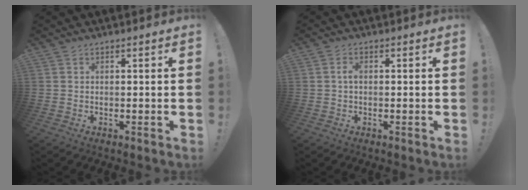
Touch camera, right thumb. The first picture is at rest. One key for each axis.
{"total": 1.6, "fx": -0.3, "fy": 0.9, "fz": 1.3, "tx": -0.027, "ty": 0.008, "tz": -0.006}